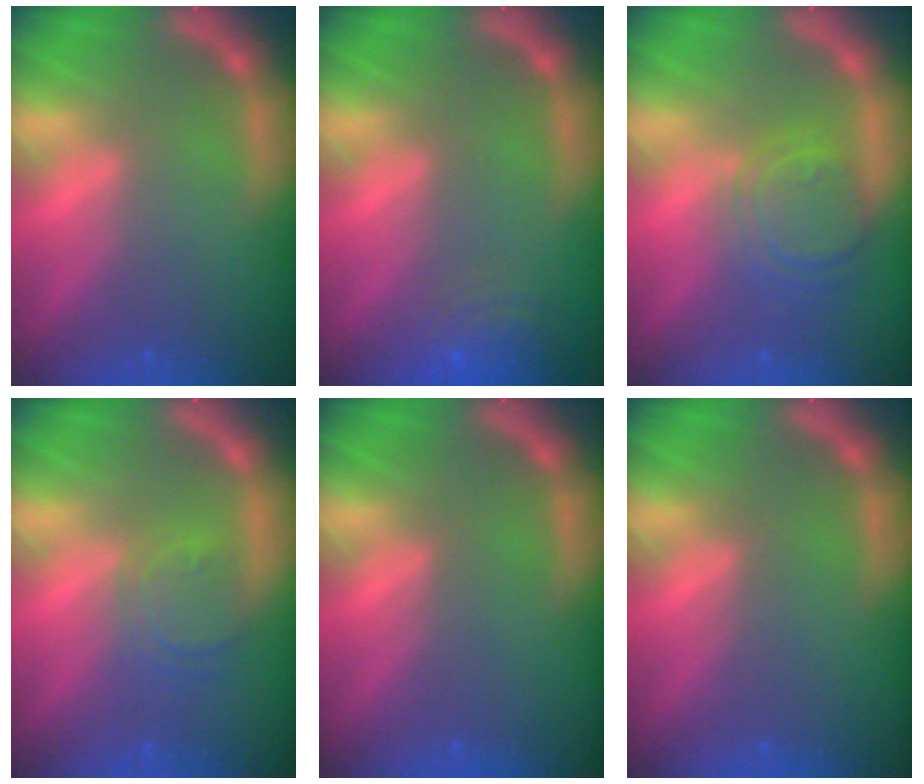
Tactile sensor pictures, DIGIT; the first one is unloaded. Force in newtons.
{"total": 4.5}
{"total": 5.6}
{"total": 3.5}
{"total": 0.0}
{"total": 0.0}